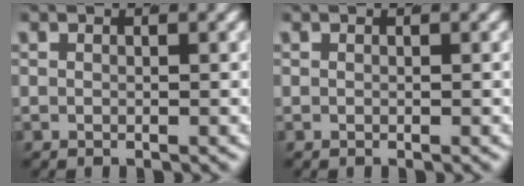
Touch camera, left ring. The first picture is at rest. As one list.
[{"total": 0.0}]